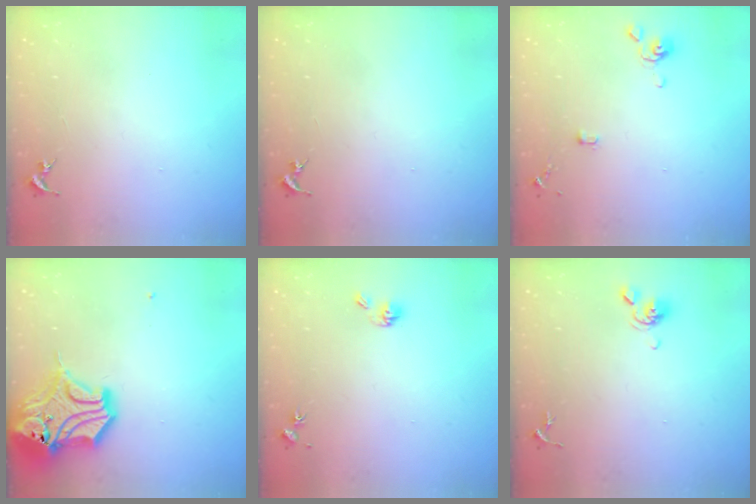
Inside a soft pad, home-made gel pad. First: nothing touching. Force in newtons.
{"total": 0.0}
{"total": 3.4, "press": 3.4, "slide": 0.7}
{"total": 18.5, "press": 18.3, "slide": 2.6}
{"total": 5.3, "press": 4.7, "slide": 2.3}
{"total": 6.2, "press": 6.0, "slide": 1.5}